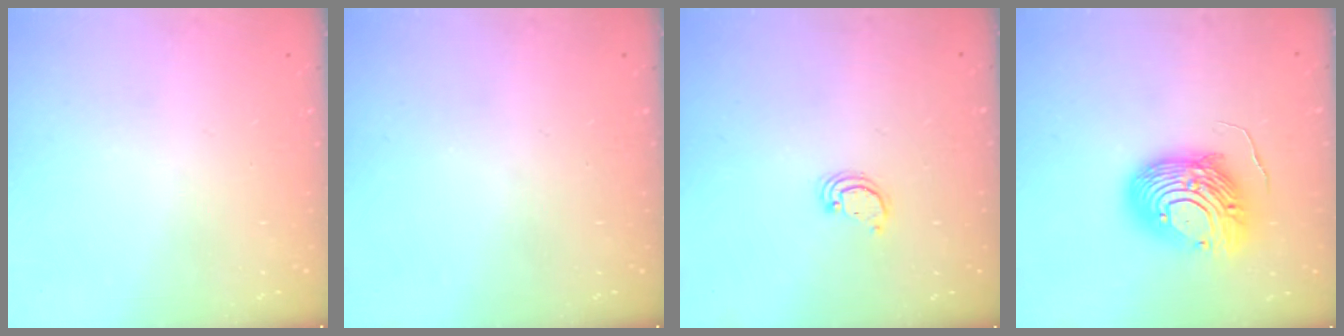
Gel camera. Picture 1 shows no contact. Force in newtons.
{"total": 0.0}
{"total": 2.4, "press": 2.4, "slide": 0.2}
{"total": 19.1, "press": 19.0, "slide": 1.8}